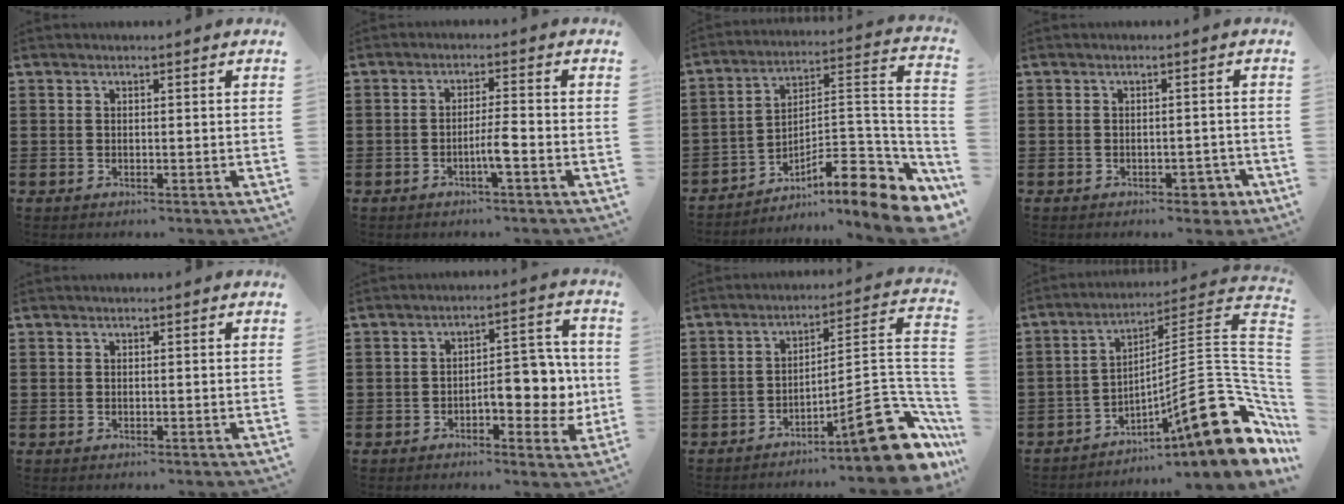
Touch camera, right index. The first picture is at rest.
{"total": 3.6, "force": [-1.6, -0.1, 3.2], "torque": [-0.064, -0.005, -0.034]}
{"total": 9.8, "force": [-6.8, 2.3, 6.7], "torque": [-0.082, -0.004, -0.135]}
{"total": 2.8, "force": [-2.1, 1.4, 1.3], "torque": [-0.024, 0.004, -0.040]}
{"total": 0.0}
{"total": 7.6, "force": [-2.0, 4.1, 6.1], "torque": [-0.074, 0.003, -0.041]}
{"total": 13.6, "force": [-7.9, 3.3, 10.5], "torque": [-0.130, 0.016, -0.133]}
{"total": 17.0, "force": [-6.5, 4.6, 15.0], "torque": [-0.212, -0.004, -0.107]}